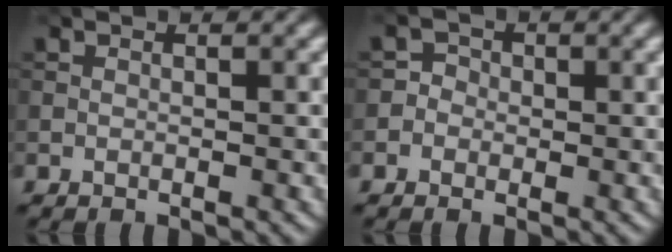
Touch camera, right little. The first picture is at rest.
{"total": 1.2, "force": [-0.8, 0.9, -0.2], "torque": [0.015, 0.004, -0.010]}